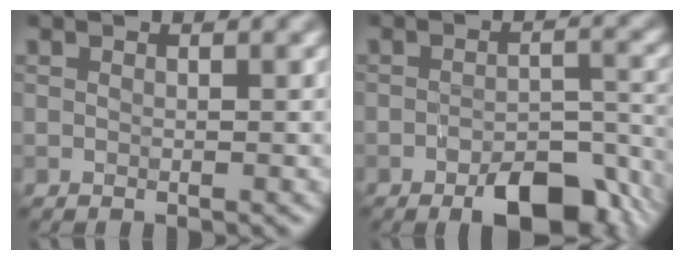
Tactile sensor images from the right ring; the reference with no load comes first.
{"total": 7.5, "force": [-4.7, 3.0, 5.0], "torque": [-0.067, -0.001, -0.067]}